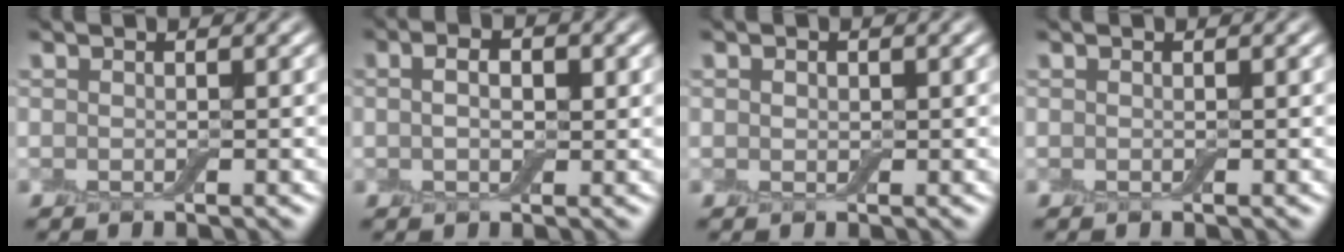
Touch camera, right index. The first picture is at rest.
{"total": 3.7, "force": [1.2, 2.2, 2.7], "torque": [-0.034, 0.011, 0.003]}
{"total": 0.6, "force": [0.2, 0.5, 0.2], "torque": [-0.002, -0.001, 0.004]}
{"total": 0.0}